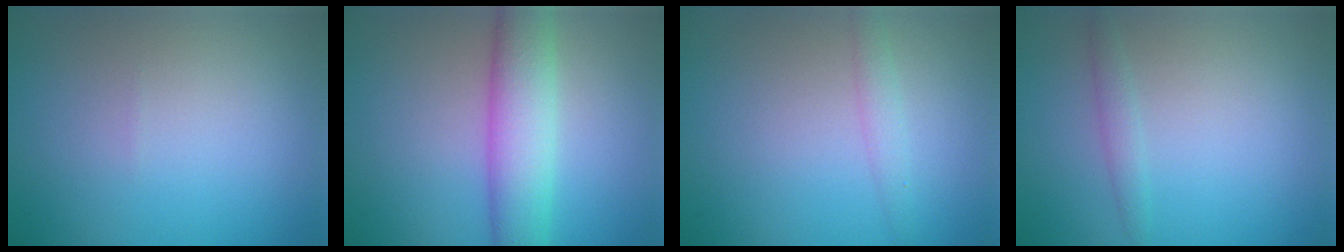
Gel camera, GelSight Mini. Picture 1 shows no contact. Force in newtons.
{"total": 5.9, "press": 5.9, "slide": 0.1}
{"total": 1.4, "press": 1.4, "slide": 0.0}
{"total": 1.3, "press": 1.3, "slide": 0.0}